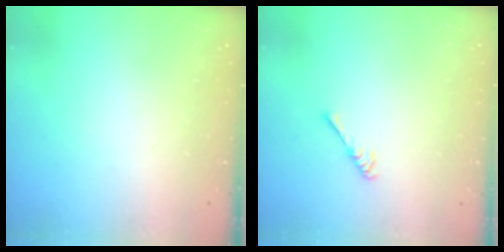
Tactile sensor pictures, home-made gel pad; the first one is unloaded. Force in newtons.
{"total": 2.7, "press": 2.6, "slide": 0.4}